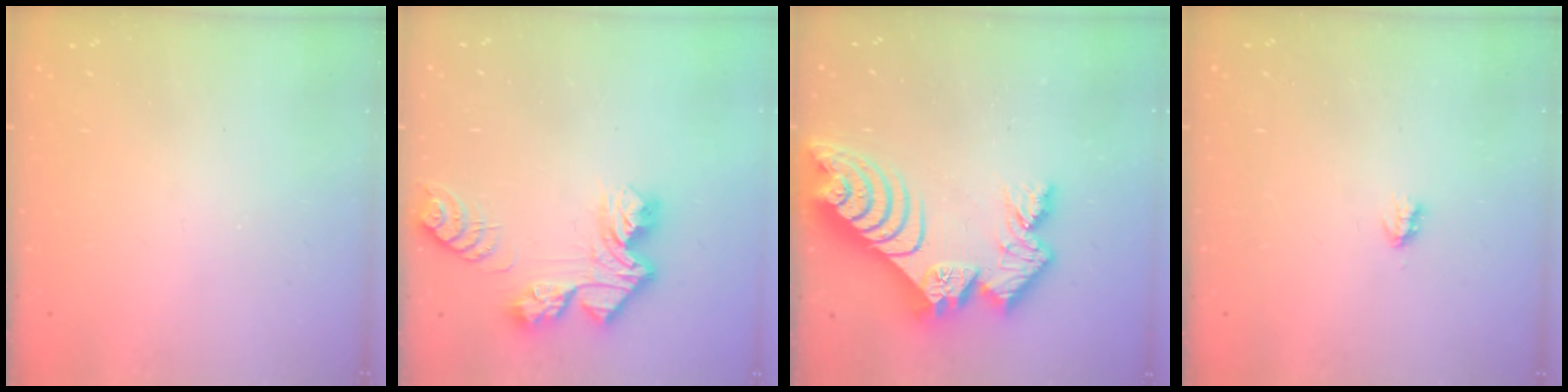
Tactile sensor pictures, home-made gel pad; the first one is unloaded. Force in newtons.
{"total": 12.0, "press": 12.0, "slide": 1.1}
{"total": 17.0, "press": 16.9, "slide": 1.6}
{"total": 1.7, "press": 1.7, "slide": 0.3}